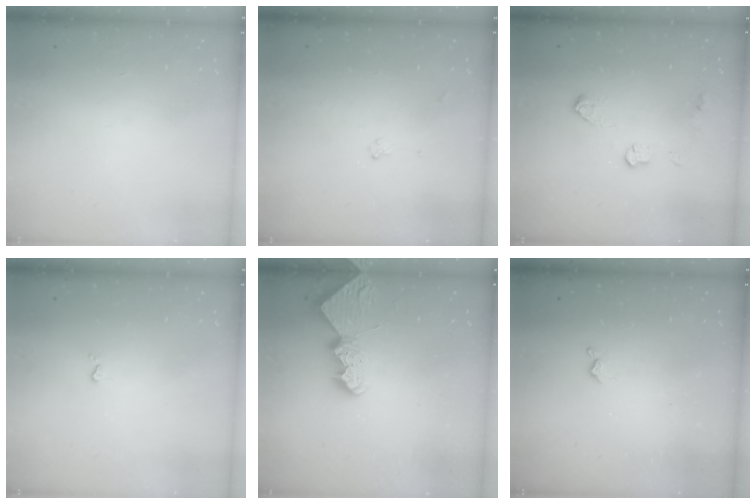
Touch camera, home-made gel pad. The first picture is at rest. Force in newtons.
{"total": 3.9, "press": 3.9, "slide": 0.5}
{"total": 7.4, "press": 7.4, "slide": 0.3}
{"total": 3.3, "press": 3.2, "slide": 0.5}
{"total": 8.8, "press": 8.7, "slide": 0.8}
{"total": 3.1, "press": 3.1, "slide": 0.7}